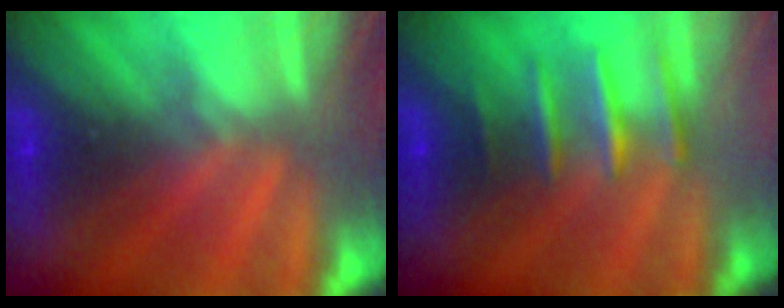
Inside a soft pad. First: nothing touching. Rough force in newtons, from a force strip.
{"total": 2.5}